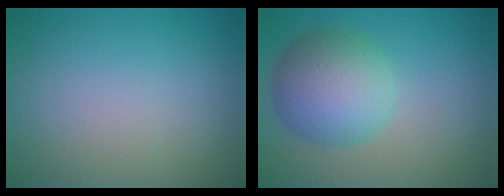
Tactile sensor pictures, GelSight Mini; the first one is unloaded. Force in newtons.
{"total": 6.2, "press": 6.2, "slide": 0.1}